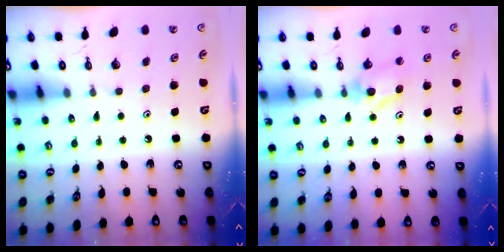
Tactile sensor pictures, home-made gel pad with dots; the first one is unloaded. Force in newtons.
{"total": 6.7, "press": 6.7, "slide": 0.4}